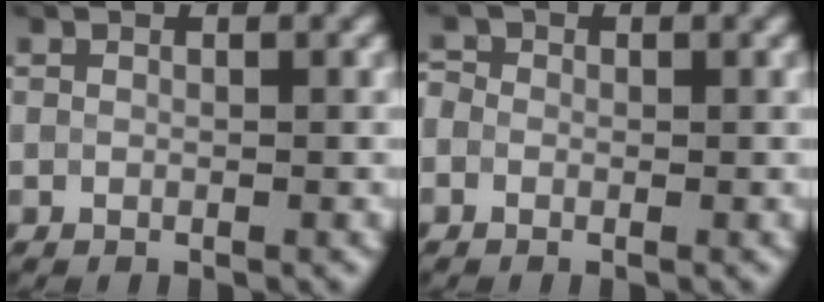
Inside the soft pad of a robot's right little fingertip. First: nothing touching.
{"total": 1.4, "force": [0.1, 1.3, 0.6], "torque": [-0.008, 0.002, -0.015]}